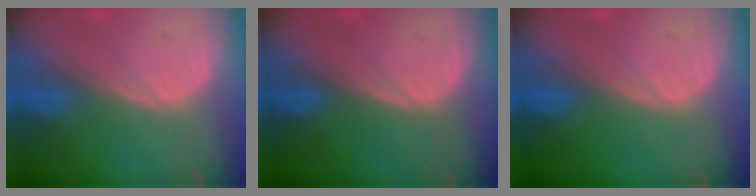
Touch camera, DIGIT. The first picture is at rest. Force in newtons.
{"total": 0.0}
{"total": 0.0}